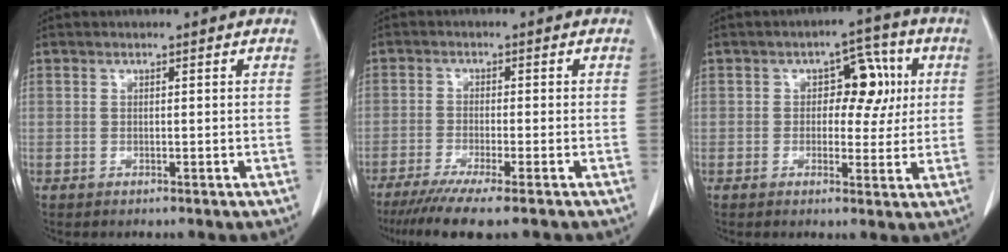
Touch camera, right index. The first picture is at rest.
{"total": 8.8, "force": [-6.8, -0.2, 5.7], "torque": [-0.083, -0.021, -0.107]}
{"total": 6.8, "force": [1.2, 3.9, 5.4], "torque": [-0.061, 0.022, 0.016]}